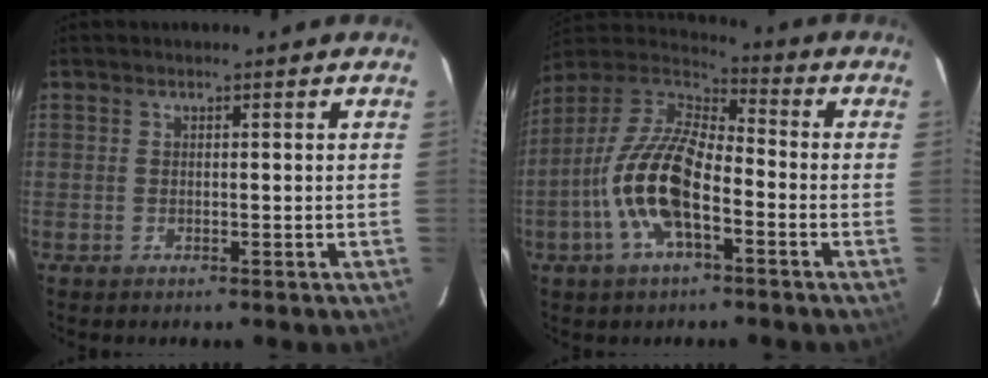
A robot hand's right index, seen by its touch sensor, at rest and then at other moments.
{"total": 15.6, "force": [-5.1, 6.3, 13.4], "torque": [-0.272, -0.001, -0.104]}